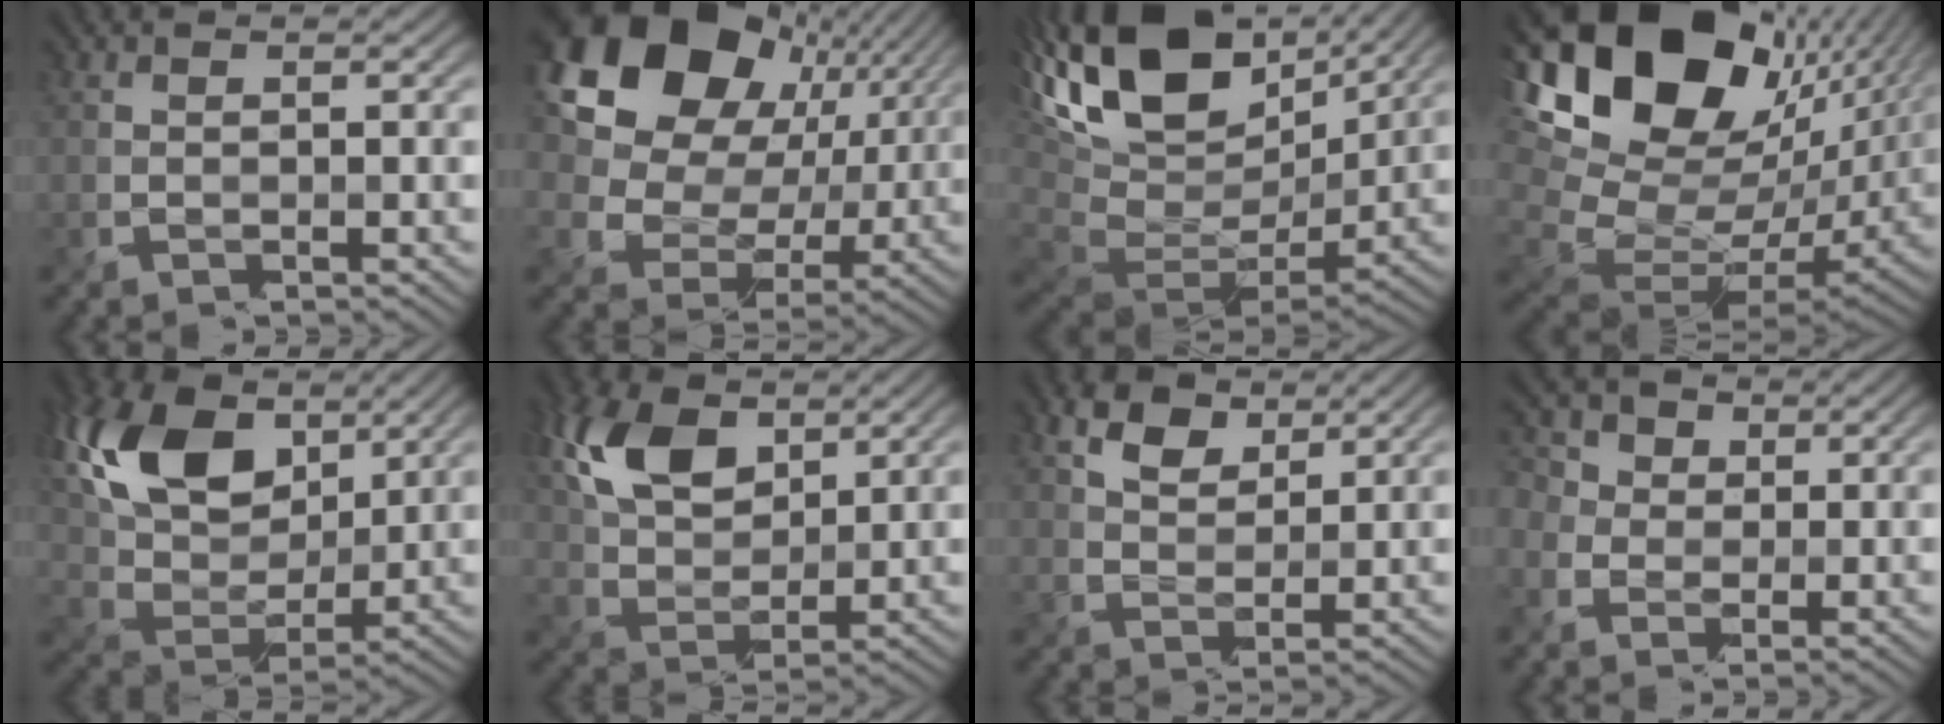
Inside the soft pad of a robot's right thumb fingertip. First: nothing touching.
{"total": 16.8, "force": [5.9, 12.2, 10.0], "torque": [-0.207, 0.023, 0.109]}
{"total": 18.5, "force": [7.7, 9.9, 13.5], "torque": [-0.304, 0.027, 0.138]}
{"total": 19.7, "force": [7.7, 11.6, 13.9], "torque": [-0.278, -0.003, 0.181]}
{"total": 14.6, "force": [6.2, 8.6, 10.1], "torque": [-0.229, 0.024, 0.114]}
{"total": 9.9, "force": [4.3, 5.7, 6.9], "torque": [-0.171, 0.015, 0.085]}
{"total": 5.1, "force": [3.0, 2.7, 3.2], "torque": [-0.071, 0.005, 0.053]}
{"total": 8.0, "force": [2.4, 6.2, 4.3], "torque": [-0.127, 0.035, 0.024]}